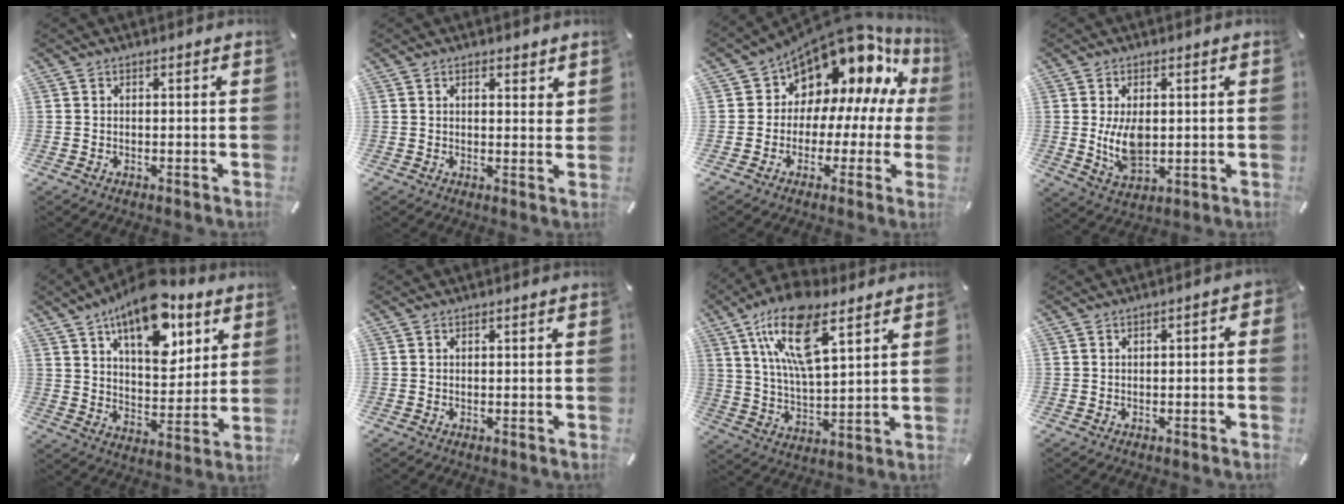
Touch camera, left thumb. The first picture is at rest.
{"total": 2.5, "force": [1.9, 1.2, 1.1], "torque": [-0.016, -0.004, 0.033]}
{"total": 11.1, "force": [8.2, 6.4, 3.9], "torque": [-0.075, -0.089, 0.142]}
{"total": 7.8, "force": [0.8, 4.7, 6.1], "torque": [-0.133, -0.009, 0.008]}
{"total": 17.2, "force": [10.6, 8.6, 10.4], "torque": [-0.155, -0.050, 0.181]}
{"total": 0.0}
{"total": 16.5, "force": [9.7, 6.1, 11.8], "torque": [-0.249, -0.028, 0.164]}
{"total": 2.2, "force": [-1.1, 1.1, 1.6], "torque": [-0.026, 0.009, -0.020]}